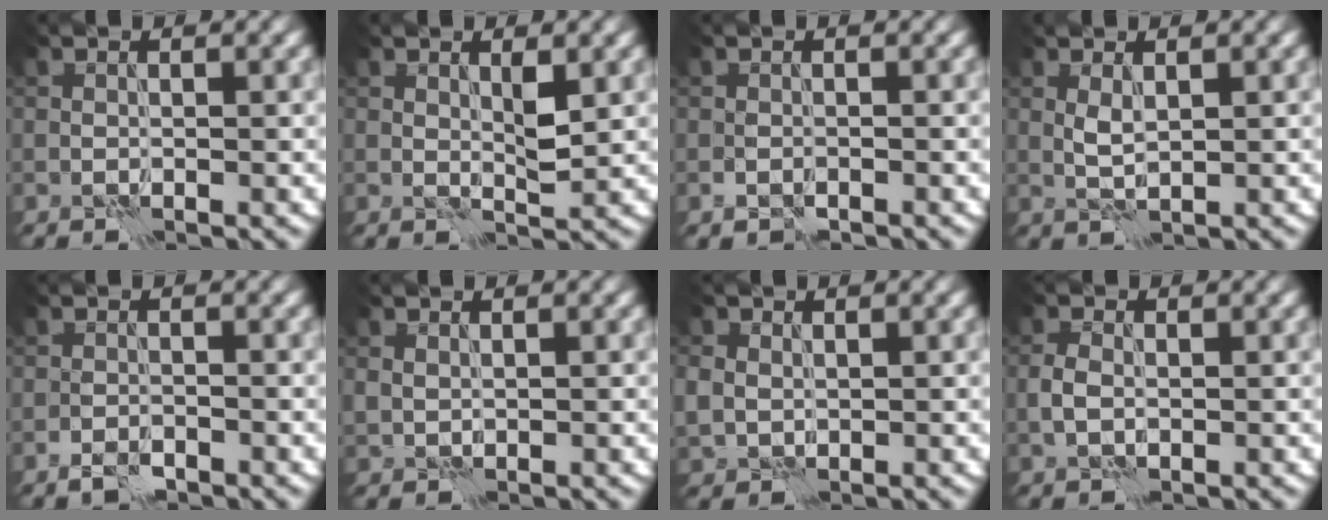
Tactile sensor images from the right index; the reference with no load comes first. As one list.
[{"total": 1.6, "force": [0.6, 0.4, 1.4], "torque": [-0.025, -0.005, 0.012]}, {"total": 1.0, "force": [-0.7, 0.6, 0.4], "torque": [-0.009, 0.000, -0.014]}, {"total": 1.3, "force": [0.4, 0.4, 1.2], "torque": [-0.031, 0.001, 0.011]}, {"total": 1.6, "force": [-1.3, 0.6, 0.8], "torque": [-0.013, 0.002, -0.026]}, {"total": 0.8, "force": [0.3, 0.6, 0.3], "torque": [-0.009, -0.001, 0.011]}, {"total": 2.2, "force": [0.5, 1.9, 1.0], "torque": [-0.026, 0.000, 0.010]}, {"total": 1.5, "force": [0.1, 1.1, 1.1], "torque": [-0.026, 0.002, 0.000]}]